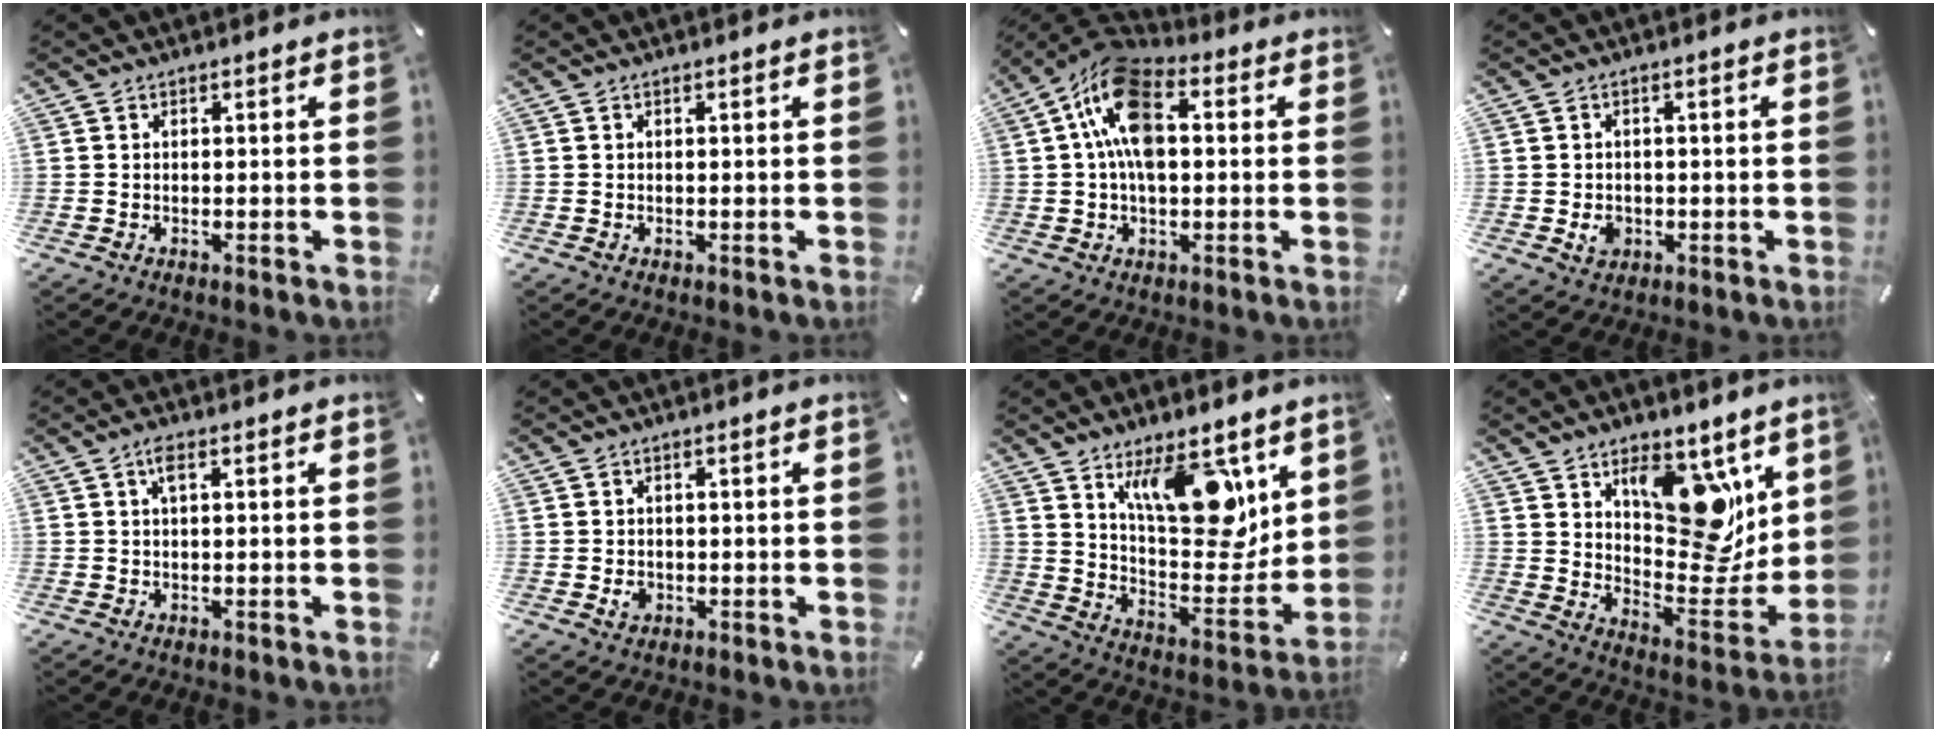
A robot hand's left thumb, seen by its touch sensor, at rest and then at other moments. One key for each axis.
{"total": 0.0}
{"total": 14.0, "fx": 2.3, "fy": 8.5, "fz": 10.9, "tx": -0.209, "ty": 0.001, "tz": 0.044}
{"total": 3.5, "fx": -0.7, "fy": 2.9, "fz": 1.7, "tx": -0.022, "ty": 0.003, "tz": -0.012}
{"total": 2.5, "fx": 0.8, "fy": 0.7, "fz": 2.3, "tx": -0.047, "ty": 0.007, "tz": 0.011}
{"total": 2.2, "fx": -0.3, "fy": 1.8, "fz": 1.2, "tx": -0.014, "ty": 0.001, "tz": -0.008}
{"total": 17.6, "fx": 11.0, "fy": 8.0, "fz": 11.1, "tx": -0.167, "ty": -0.068, "tz": 0.192}
{"total": 16.0, "fx": 9.5, "fy": 9.4, "fz": 8.9, "tx": -0.093, "ty": -0.086, "tz": 0.171}